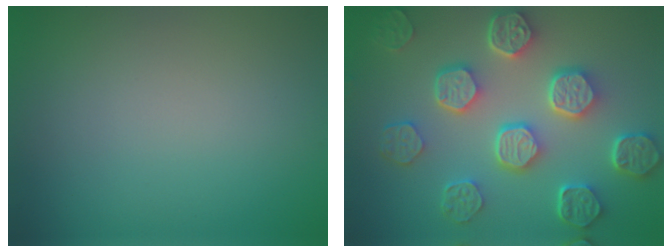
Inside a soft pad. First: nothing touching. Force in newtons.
{"total": 7.8, "press": 6.1, "slide": 4.9}